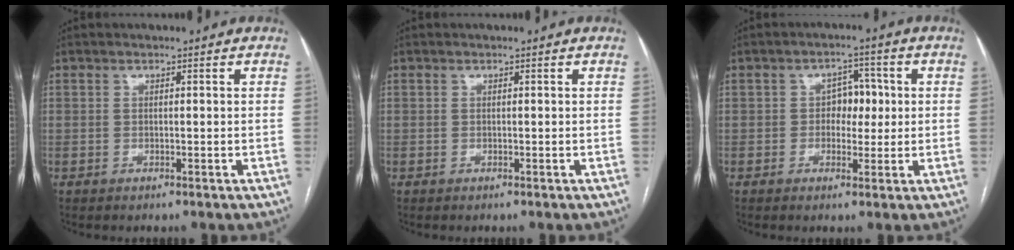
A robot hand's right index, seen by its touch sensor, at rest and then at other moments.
{"total": 0.0}
{"total": 4.4, "force": [0.1, 3.0, 3.1], "torque": [-0.040, 0.015, 0.001]}